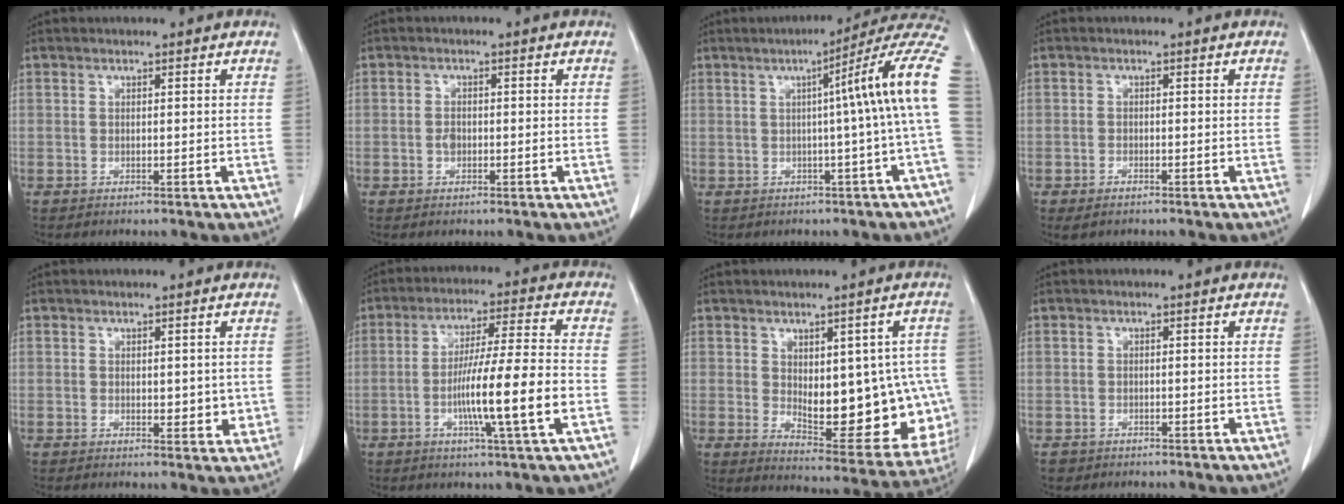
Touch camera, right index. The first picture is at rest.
{"total": 1.4, "force": [-0.4, 0.8, 1.1], "torque": [-0.019, 0.005, -0.004]}
{"total": 12.4, "force": [1.3, -1.7, 12.3], "torque": [-0.141, 0.029, 0.006]}
{"total": 1.9, "force": [-1.4, 0.9, 1.0], "torque": [-0.020, -0.002, -0.017]}
{"total": 2.8, "force": [0.1, 1.4, 2.4], "torque": [-0.028, -0.004, 0.007]}
{"total": 12.6, "force": [-3.2, -0.6, 12.1], "torque": [-0.212, -0.001, -0.058]}
{"total": 16.9, "force": [-0.9, 7.5, 15.1], "torque": [-0.161, 0.006, 0.018]}
{"total": 1.4, "force": [-0.8, 1.1, 0.0], "torque": [-0.012, 0.003, -0.013]}